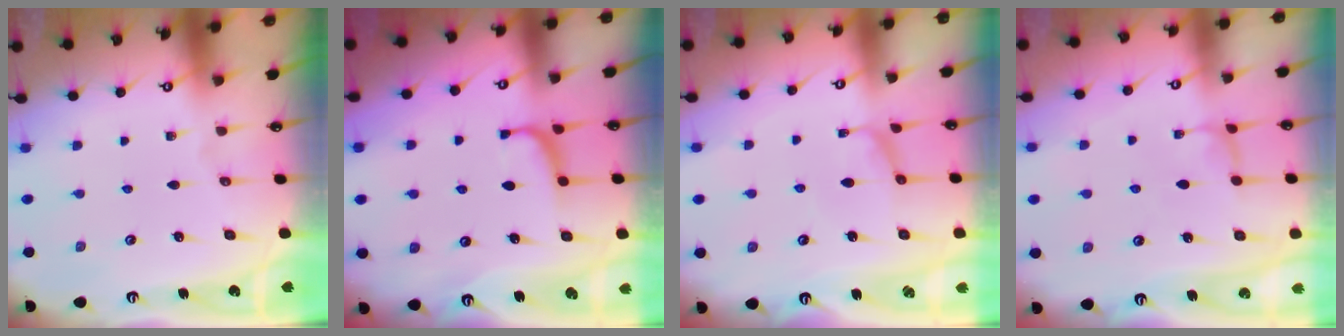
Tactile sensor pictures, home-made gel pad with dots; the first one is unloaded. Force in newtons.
{"total": 2.4, "press": 2.4, "slide": 0.4}
{"total": 1.5, "press": 1.3, "slide": 0.5}
{"total": 2.3, "press": 2.3, "slide": 0.3}